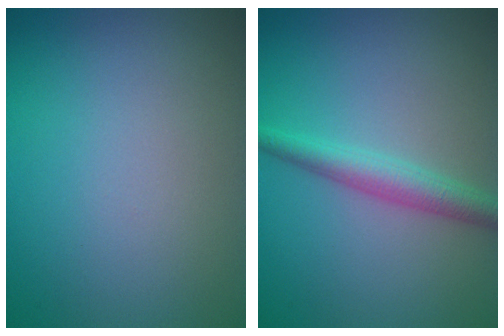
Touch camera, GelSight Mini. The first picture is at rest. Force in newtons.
{"total": 2.9, "press": 2.9, "slide": 0.1}